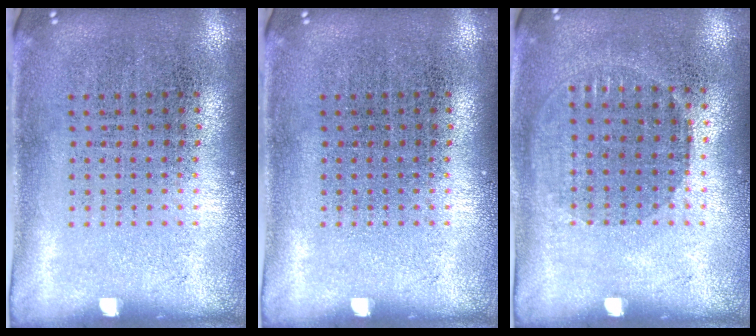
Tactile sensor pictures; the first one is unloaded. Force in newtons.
{"total": 0.0}
{"total": 0.8, "press": 0.8, "slide": 0.4}